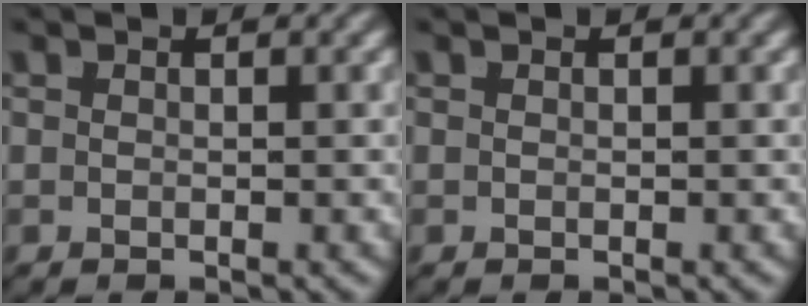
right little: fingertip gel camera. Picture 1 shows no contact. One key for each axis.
{"total": 0.0}